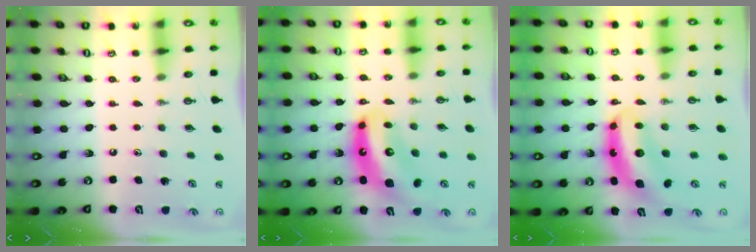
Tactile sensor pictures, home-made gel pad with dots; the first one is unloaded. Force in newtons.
{"total": 12.7, "press": 12.6, "slide": 1.3}
{"total": 7.4, "press": 7.4, "slide": 0.7}